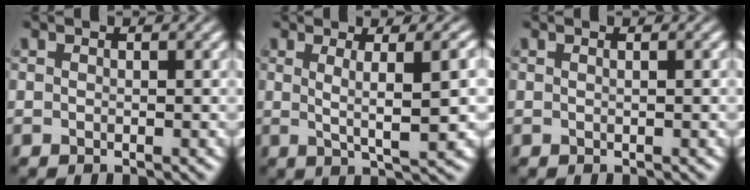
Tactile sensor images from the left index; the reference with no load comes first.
{"total": 5.5, "force": [1.0, 1.0, 5.3], "torque": [-0.081, 0.000, 0.019]}
{"total": 0.5, "force": [0.2, 0.1, 0.5], "torque": [-0.007, -0.001, -0.003]}